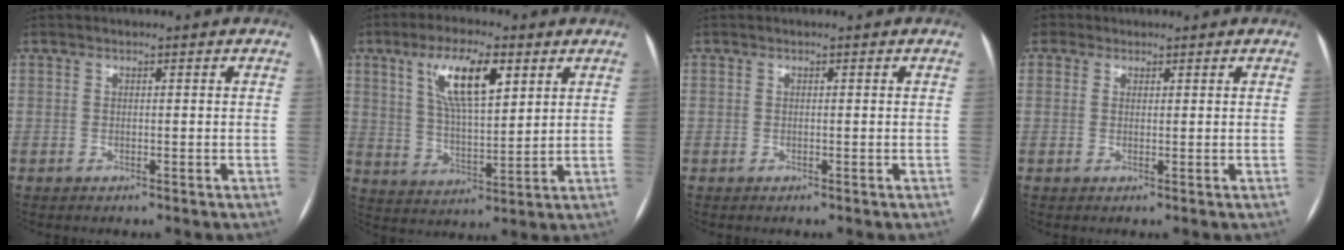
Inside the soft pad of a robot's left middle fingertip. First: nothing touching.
{"total": 11.2, "force": [5.1, 3.2, 9.5], "torque": [-0.176, 0.010, 0.097]}
{"total": 0.0}
{"total": 0.9, "force": [0.4, 0.6, -0.5], "torque": [0.021, 0.002, 0.002]}